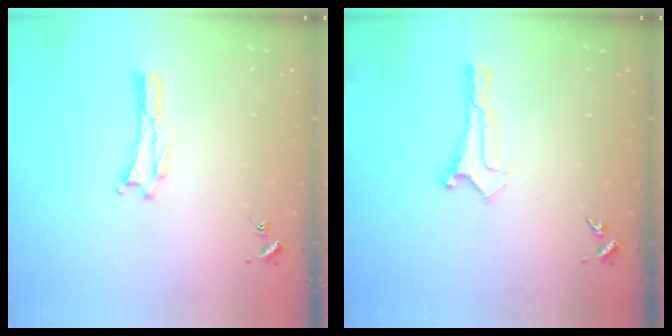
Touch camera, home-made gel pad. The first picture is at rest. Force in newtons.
{"total": 0.0}